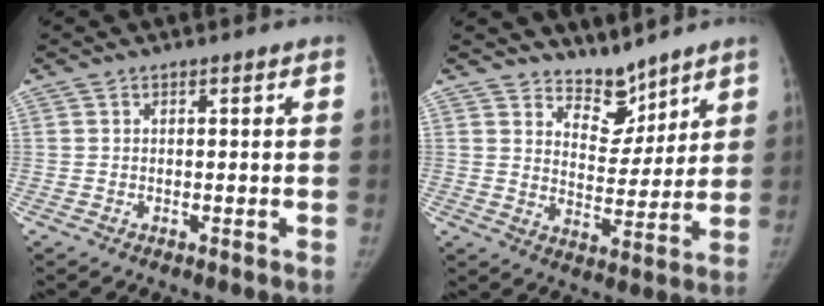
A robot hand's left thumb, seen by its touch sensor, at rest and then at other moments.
{"total": 7.1, "force": [6.3, 3.0, 1.0], "torque": [0.020, -0.063, 0.114]}